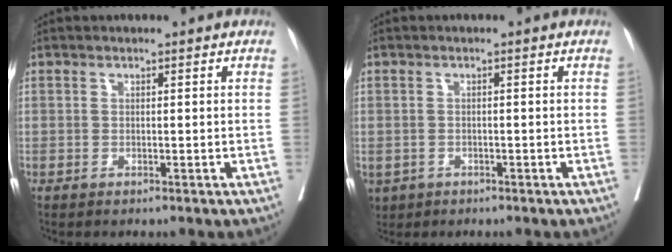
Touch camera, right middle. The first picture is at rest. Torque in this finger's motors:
{"motor_torque": [1.00, -0.52, 1.06, 0.21]}